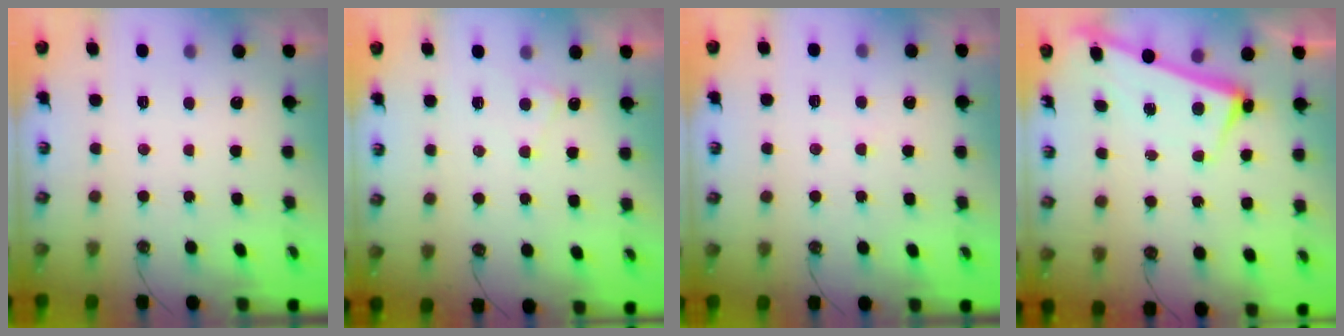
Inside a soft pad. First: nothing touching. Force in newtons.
{"total": 4.4, "press": 4.4, "slide": 0.3}
{"total": 3.6, "press": 3.5, "slide": 0.3}
{"total": 2.8, "press": 2.8, "slide": 0.4}